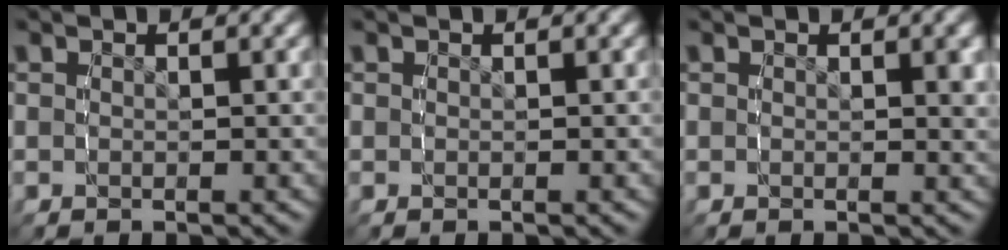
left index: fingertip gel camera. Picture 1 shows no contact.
{"total": 0.0}
{"total": 0.7, "force": [0.3, 0.0, 0.6], "torque": [-0.003, -0.006, 0.003]}